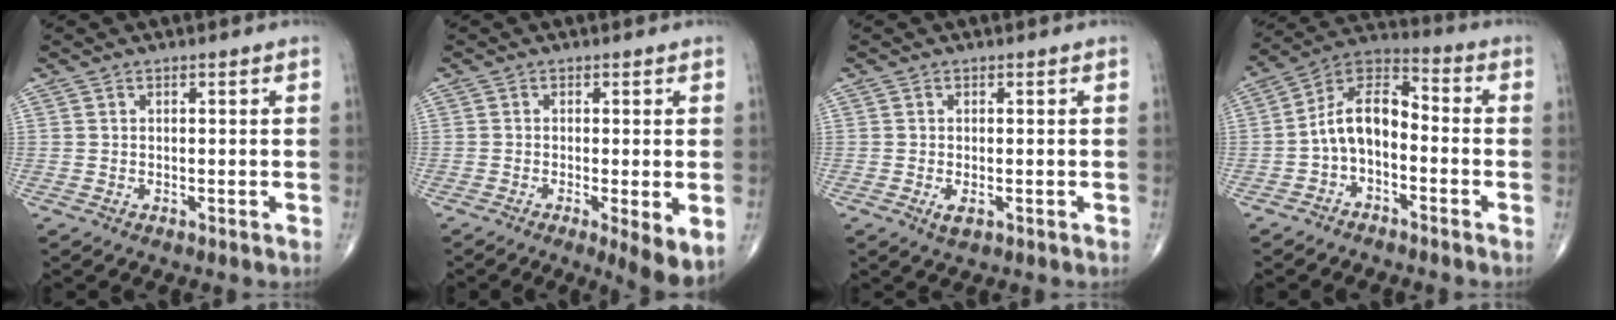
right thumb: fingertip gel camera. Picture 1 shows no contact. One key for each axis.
{"total": 6.3, "fx": -1.7, "fy": 1.2, "fz": 5.9, "tx": -0.097, "ty": -0.020, "tz": -0.028}
{"total": 1.9, "fx": -0.6, "fy": 0.8, "fz": 1.6, "tx": -0.031, "ty": -0.004, "tz": -0.010}
{"total": 10.0, "fx": -2.4, "fy": 5.8, "fz": 7.8, "tx": -0.127, "ty": 0.054, "tz": -0.059}